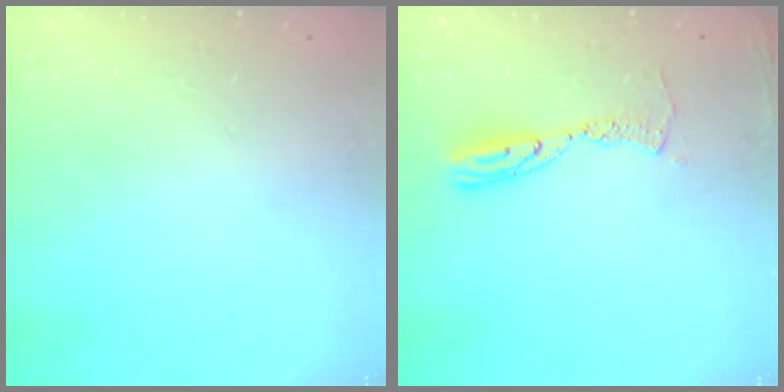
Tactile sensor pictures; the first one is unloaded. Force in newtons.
{"total": 9.3, "press": 9.3, "slide": 0.9}